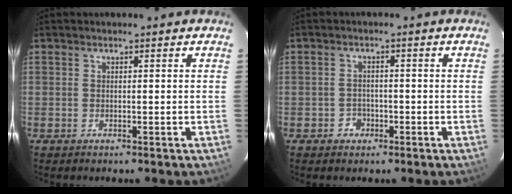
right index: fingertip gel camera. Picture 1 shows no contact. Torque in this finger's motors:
{"motor_torque": [0.19, -0.27, -0.04, -0.04]}